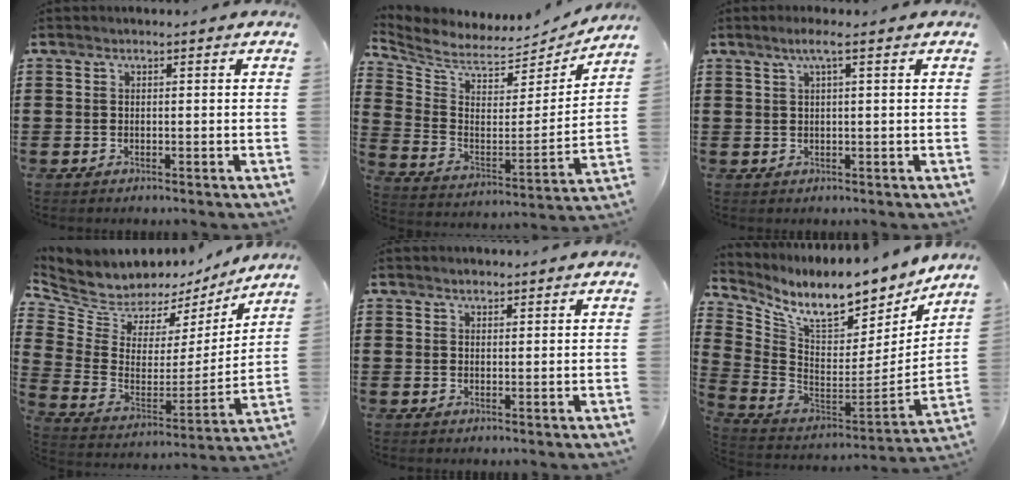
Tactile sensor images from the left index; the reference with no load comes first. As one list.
[{"total": 6.0, "force": [5.7, 1.7, 1.1], "torque": [-0.058, -0.054, 0.096]}, {"total": 2.4, "force": [1.2, 0.1, 2.1], "torque": [-0.043, 0.002, 0.020]}, {"total": 7.1, "force": [6.6, 2.6, -0.2], "torque": [-0.046, -0.061, 0.118]}, {"total": 1.3, "force": [1.2, 0.5, 0.1], "torque": [-0.004, 0.004, 0.023]}, {"total": 10.5, "force": [8.5, 2.4, 5.6], "torque": [-0.132, -0.074, 0.144]}]